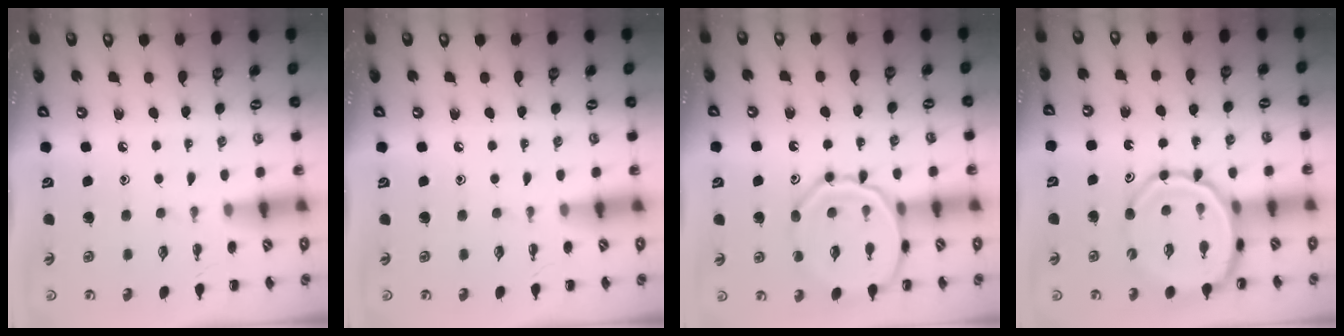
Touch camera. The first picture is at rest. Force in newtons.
{"total": 0.0}
{"total": 15.4, "press": 15.4, "slide": 1.2}
{"total": 11.4, "press": 11.0, "slide": 2.9}